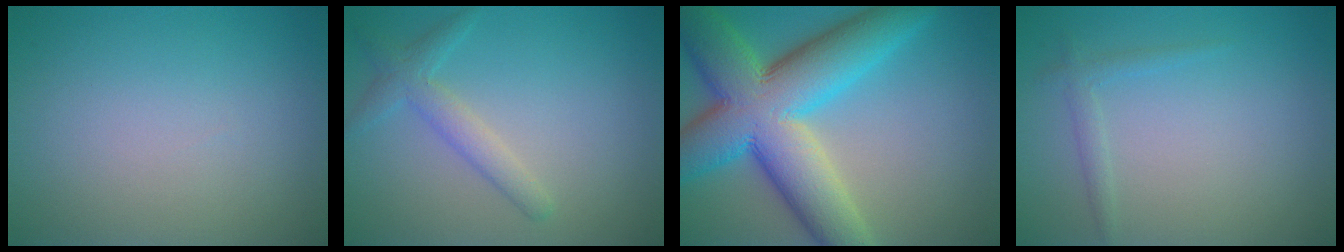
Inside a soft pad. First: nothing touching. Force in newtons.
{"total": 2.5, "press": 2.5, "slide": 0.2}
{"total": 13.3, "press": 13.3, "slide": 0.4}
{"total": 1.2, "press": 1.2, "slide": 0.0}